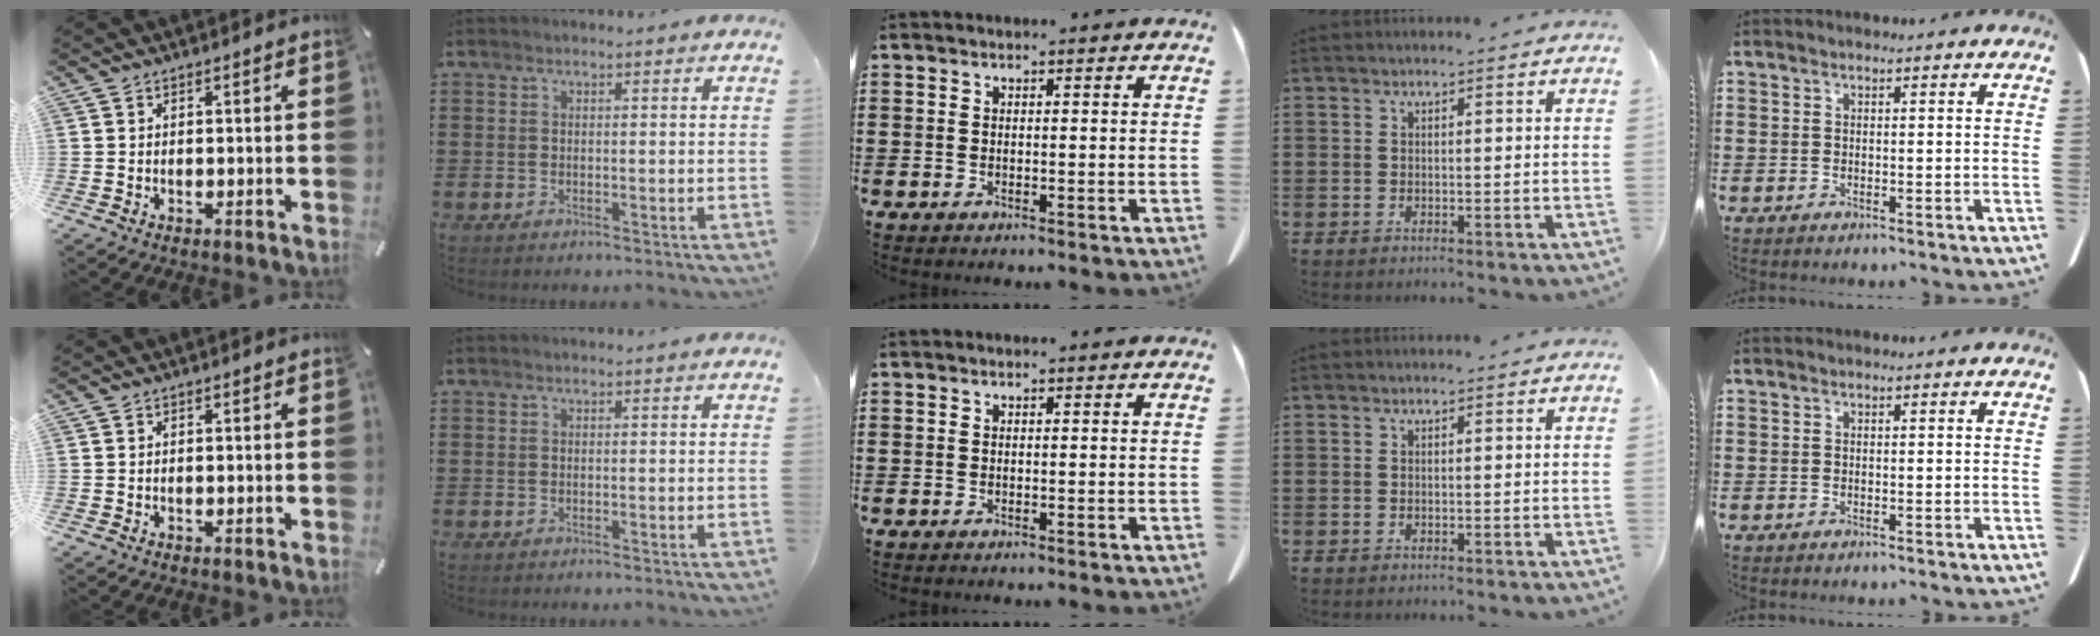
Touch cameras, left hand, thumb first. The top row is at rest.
{}